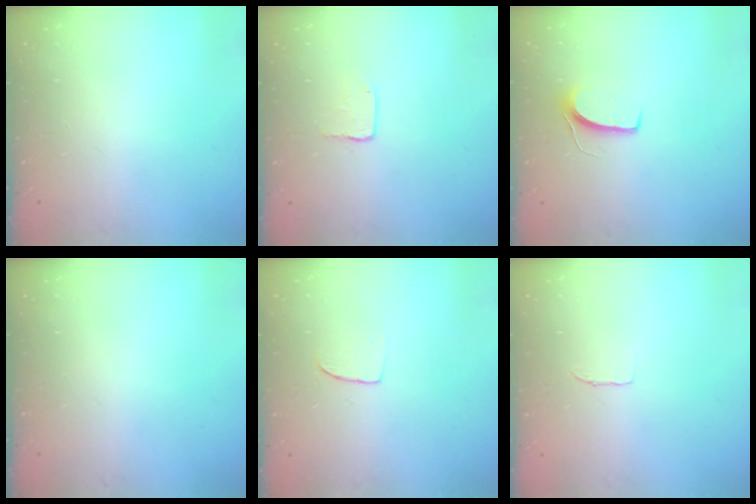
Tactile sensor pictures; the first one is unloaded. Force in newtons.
{"total": 3.2, "press": 3.2, "slide": 0.2}
{"total": 6.6, "press": 6.6, "slide": 0.5}
{"total": 0.0}
{"total": 5.5, "press": 5.5, "slide": 0.3}
{"total": 3.4, "press": 3.4, "slide": 0.2}